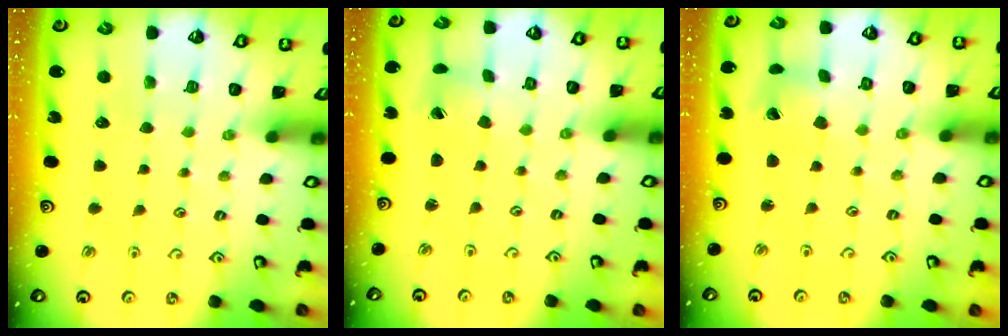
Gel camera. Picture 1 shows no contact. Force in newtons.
{"total": 2.5, "press": 2.4, "slide": 0.4}
{"total": 3.2, "press": 3.2, "slide": 0.4}